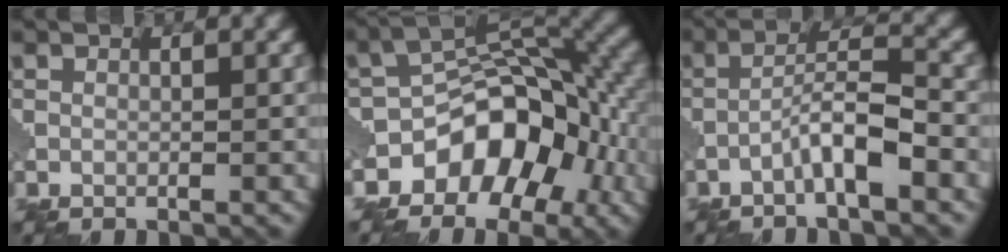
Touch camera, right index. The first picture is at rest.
{"total": 9.4, "force": [-4.3, 6.2, 5.7], "torque": [-0.069, 0.003, -0.080]}
{"total": 4.3, "force": [-2.3, 0.6, 3.6], "torque": [-0.065, 0.020, -0.049]}